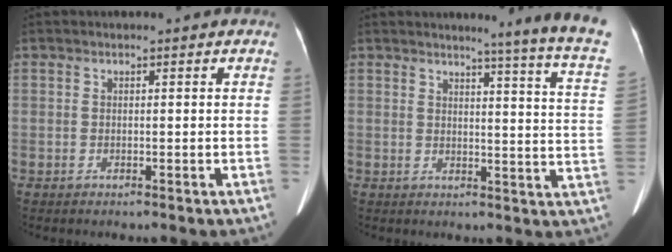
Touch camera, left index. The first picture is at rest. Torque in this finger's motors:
{"motor_torque": [-0.21, -0.75, 0.02, 0.05]}